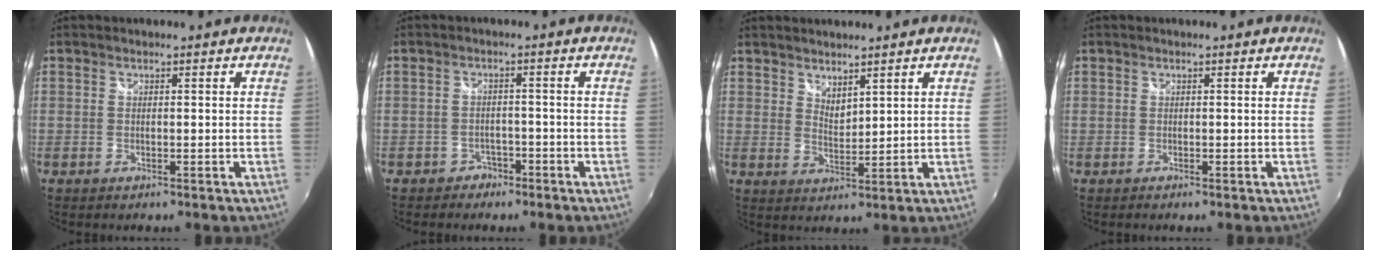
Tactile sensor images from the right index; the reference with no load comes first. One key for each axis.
{"total": 3.5, "fx": -2.4, "fy": 2.5, "fz": 0.1, "tx": -0.009, "ty": 0.010, "tz": -0.037}
{"total": 3.5, "fx": 3.0, "fy": 1.1, "fz": 1.4, "tx": -0.020, "ty": -0.005, "tz": 0.053}
{"total": 0.7, "fx": -0.2, "fy": 0.6, "fz": -0.1, "tx": -0.002, "ty": 0.000, "tz": -0.004}